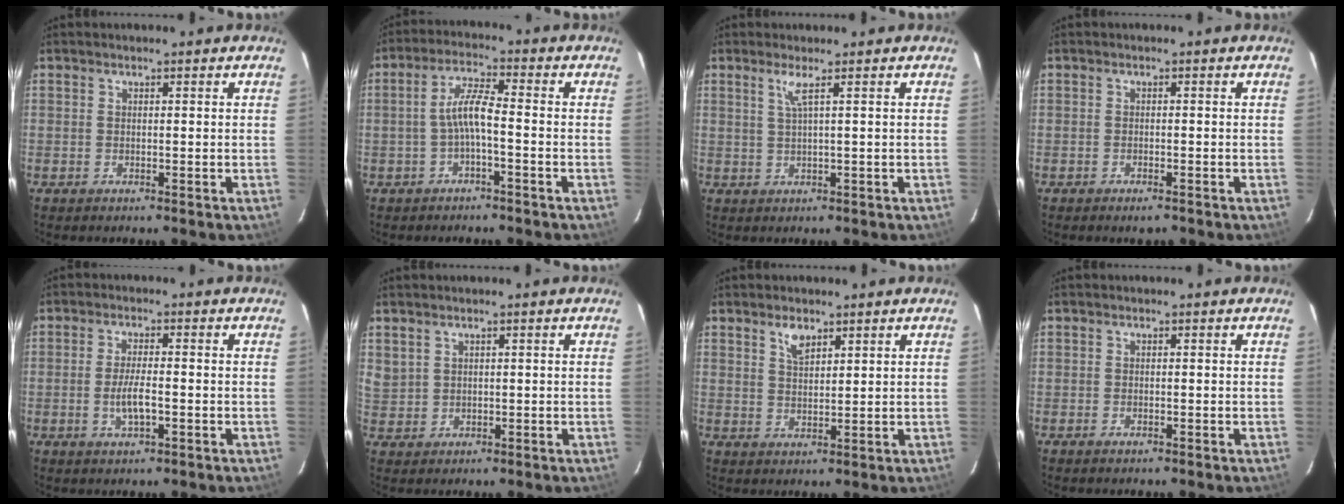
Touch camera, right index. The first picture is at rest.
{"total": 4.8, "force": [-1.7, 0.6, 4.5], "torque": [-0.097, 0.013, -0.032]}
{"total": 2.2, "force": [1.0, -0.7, 1.8], "torque": [-0.030, -0.002, 0.022]}
{"total": 1.7, "force": [-1.3, 0.6, 0.9], "torque": [-0.022, -0.001, -0.022]}
{"total": 4.6, "force": [-1.3, 1.1, 4.2], "torque": [-0.082, -0.004, -0.023]}
{"total": 3.7, "force": [2.0, 3.0, 0.9], "torque": [-0.015, 0.009, 0.049]}
{"total": 3.5, "force": [2.3, 1.6, 2.1], "torque": [-0.037, 0.004, 0.044]}
{"total": 0.6, "force": [-0.5, 0.3, 0.3], "torque": [-0.007, -0.001, -0.009]}